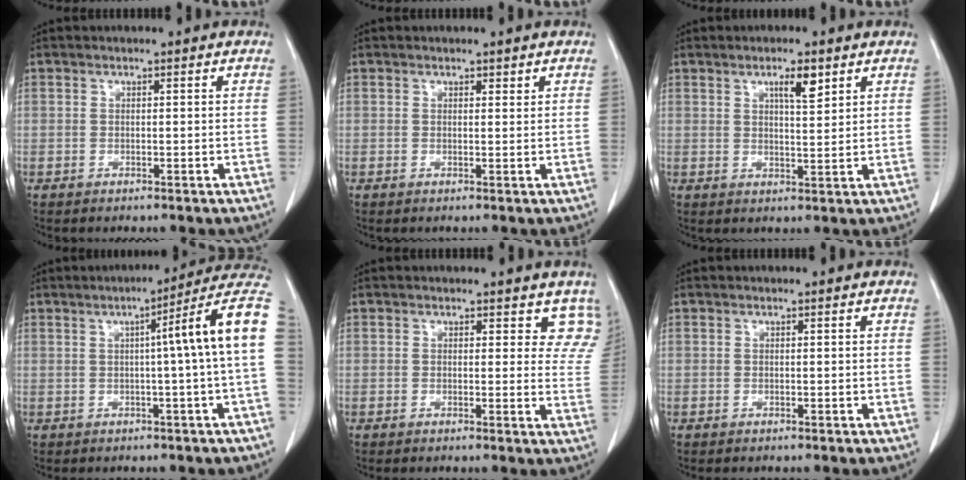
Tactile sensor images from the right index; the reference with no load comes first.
{"total": 0.7, "force": [0.5, 0.3, 0.2], "torque": [-0.005, -0.003, 0.007]}
{"total": 4.0, "force": [2.3, 0.7, 3.2], "torque": [-0.053, -0.002, 0.038]}
{"total": 10.9, "force": [1.3, -1.5, 10.8], "torque": [-0.127, 0.027, 0.008]}
{"total": 5.7, "force": [4.7, 2.8, 1.5], "torque": [0.014, -0.015, 0.031]}
{"total": 0.0}